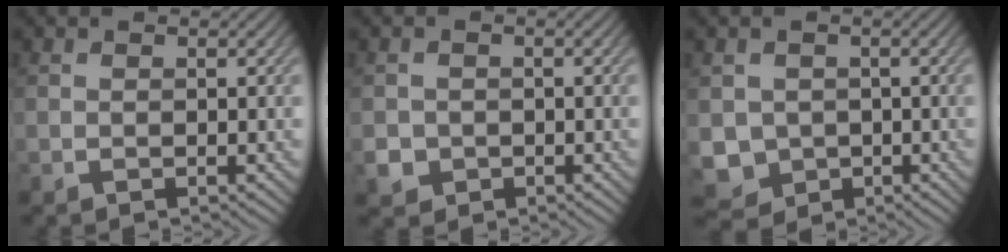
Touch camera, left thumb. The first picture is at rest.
{"total": 2.5, "force": [-0.9, 2.3, 0.6], "torque": [-0.015, -0.010, -0.016]}
{"total": 4.2, "force": [-0.4, 4.0, 1.3], "torque": [-0.048, -0.021, -0.012]}